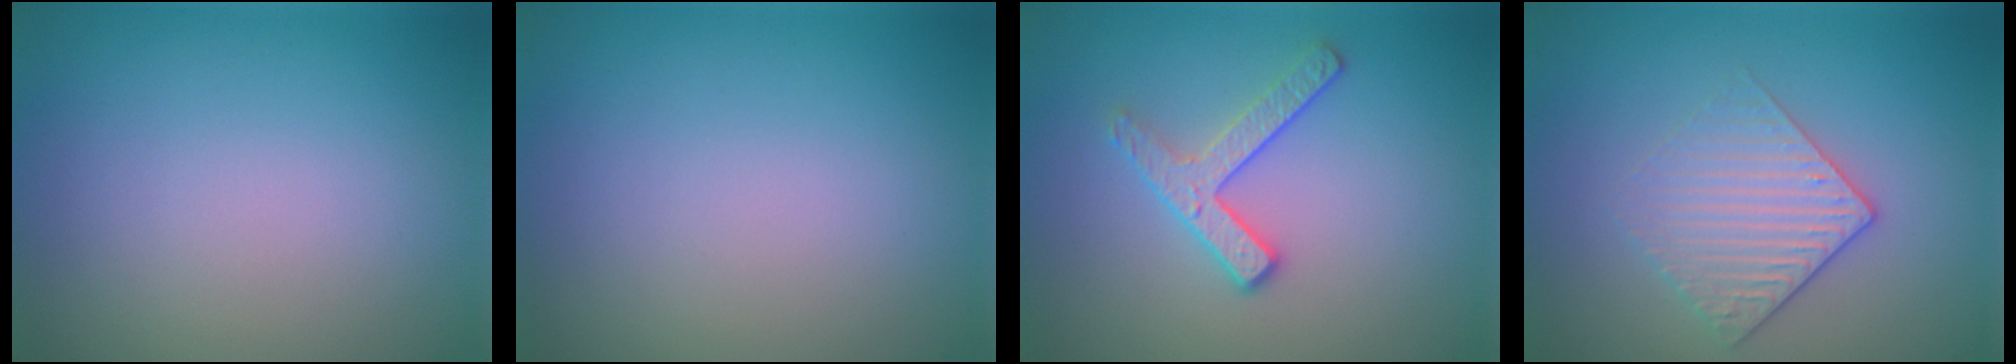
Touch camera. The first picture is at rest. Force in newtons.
{"total": 0.0}
{"total": 2.8, "press": 2.5, "slide": 1.3}
{"total": 2.9, "press": 2.6, "slide": 1.4}